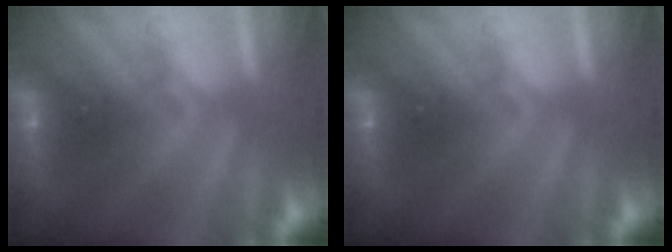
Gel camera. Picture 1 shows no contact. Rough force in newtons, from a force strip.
{"total": 0.0}